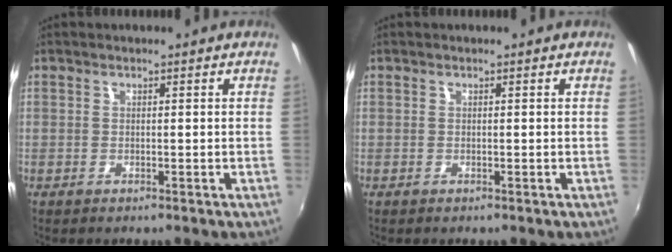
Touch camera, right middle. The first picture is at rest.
{"total": 0.0}